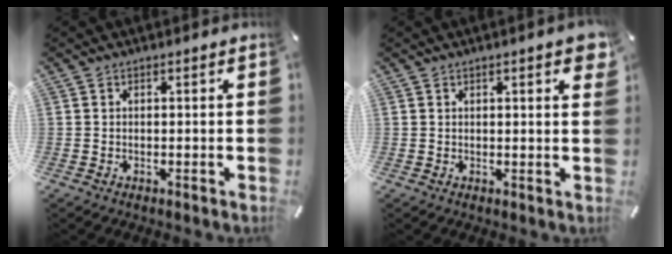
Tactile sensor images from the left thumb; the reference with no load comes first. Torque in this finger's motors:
{"motor_torque": [0.11, -0.34, -0.01, -0.01, 0.00]}